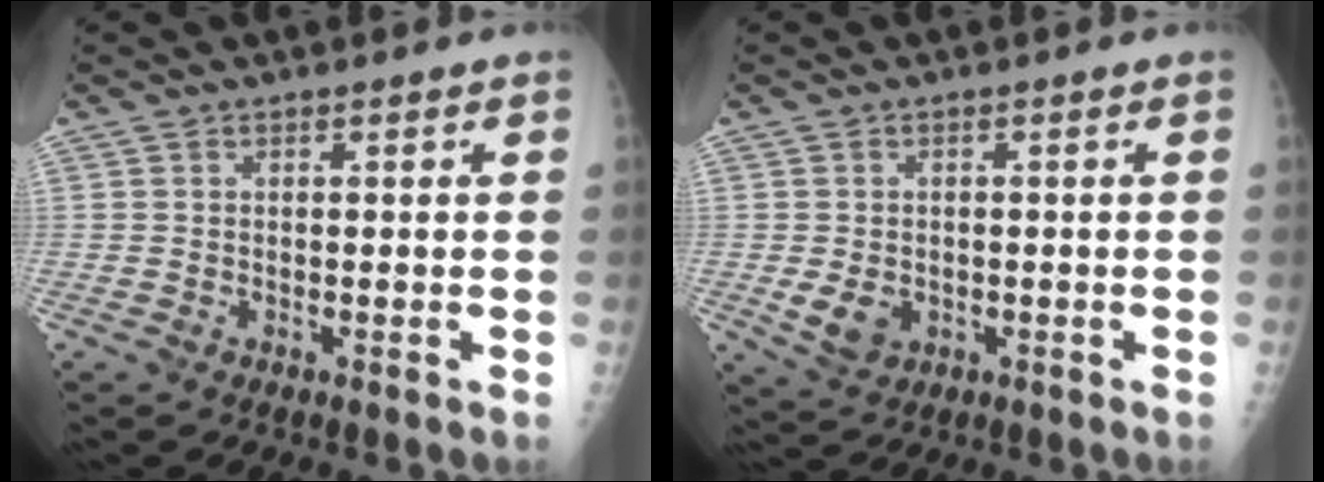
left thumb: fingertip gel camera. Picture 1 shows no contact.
{"total": 4.2, "force": [-0.7, 3.3, 2.5], "torque": [-0.035, -0.003, -0.003]}